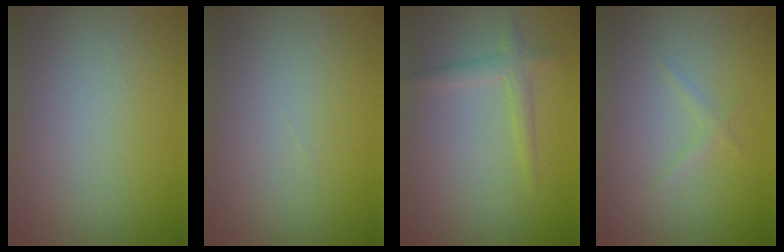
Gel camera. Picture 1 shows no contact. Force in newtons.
{"total": 0.0}
{"total": 1.8, "press": 1.8, "slide": 0.0}
{"total": 0.9, "press": 0.9, "slide": 0.1}